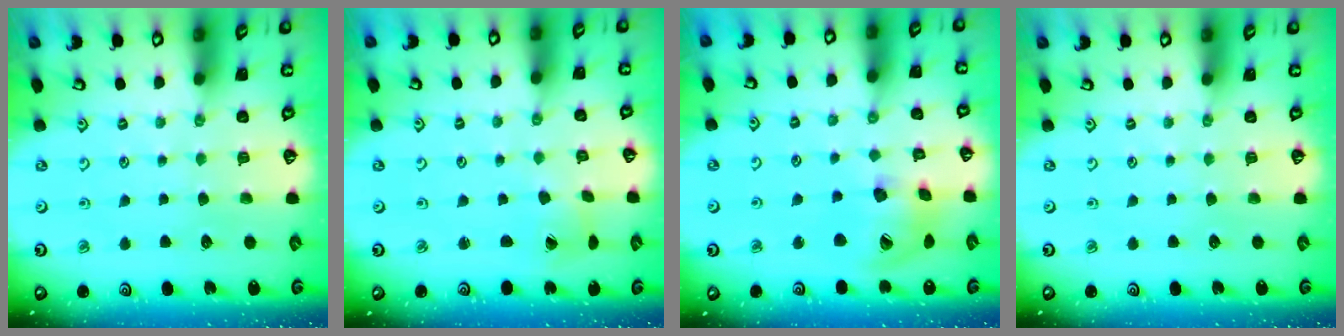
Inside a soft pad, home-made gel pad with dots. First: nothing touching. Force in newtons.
{"total": 1.7, "press": 1.7, "slide": 0.2}
{"total": 15.6, "press": 15.4, "slide": 2.3}
{"total": 0.0}